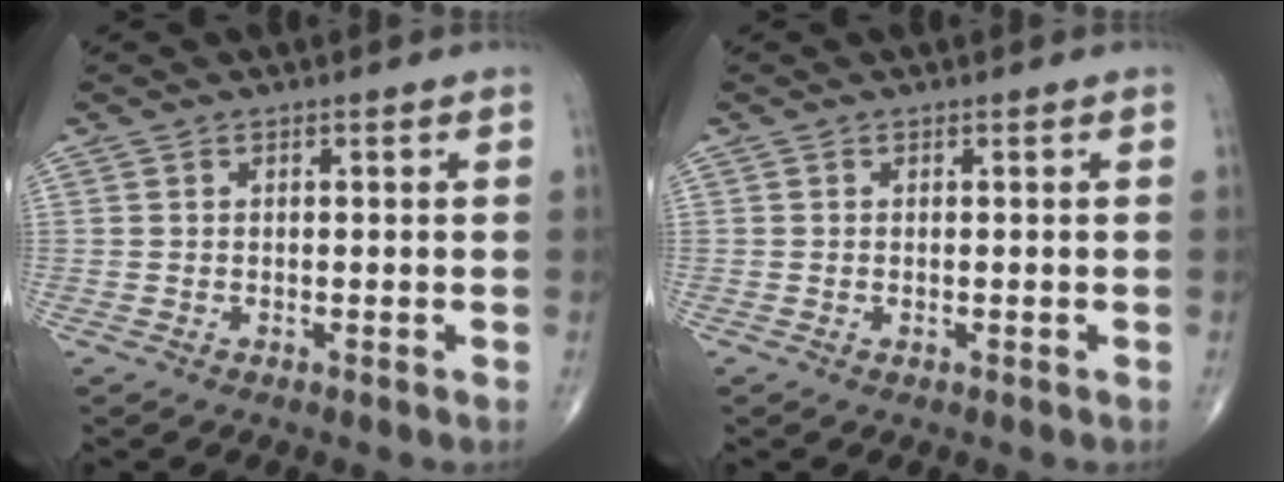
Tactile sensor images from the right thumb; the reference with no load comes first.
{"total": 0.0}